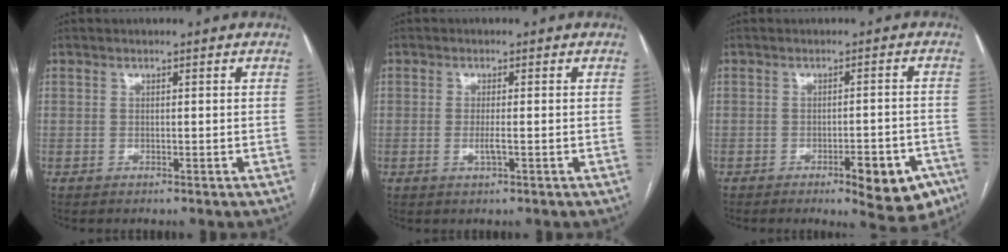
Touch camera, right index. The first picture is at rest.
{"total": 2.0, "force": [-0.5, 0.2, 1.9], "torque": [-0.041, -0.004, -0.009]}
{"total": 8.7, "force": [-5.4, 2.8, 6.2], "torque": [-0.052, 0.005, -0.067]}